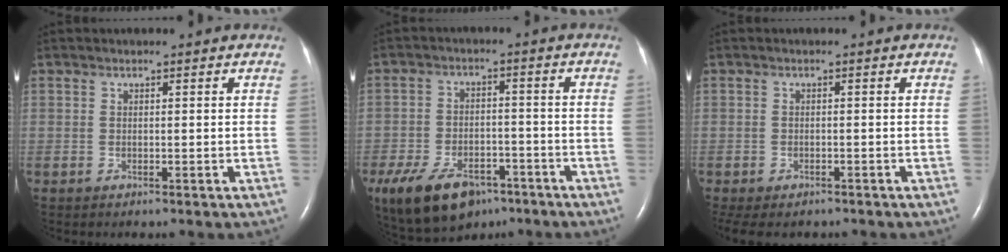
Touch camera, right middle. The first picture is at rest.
{"total": 12.9, "force": [-8.2, 6.9, 7.2], "torque": [-0.144, -0.005, -0.130]}
{"total": 7.7, "force": [-5.9, 3.7, 3.2], "torque": [-0.064, -0.006, -0.078]}